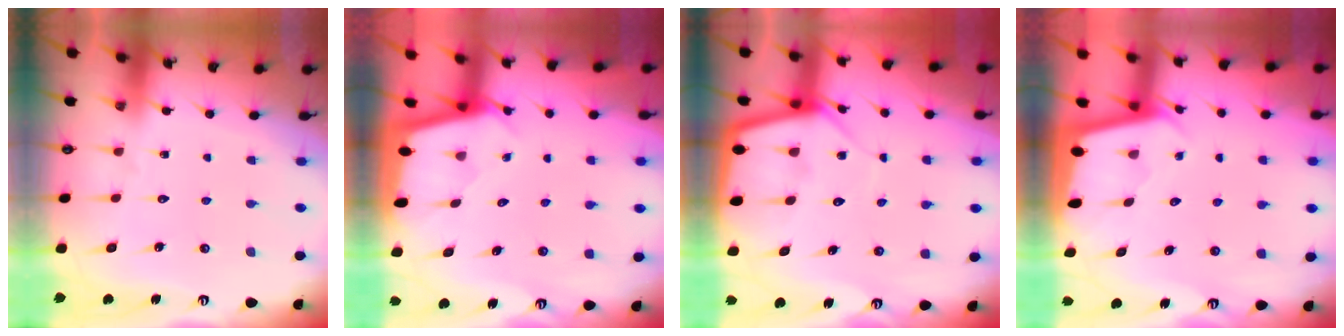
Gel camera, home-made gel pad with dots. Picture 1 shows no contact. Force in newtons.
{"total": 2.0, "press": 2.0, "slide": 0.1}
{"total": 6.6, "press": 6.6, "slide": 0.5}
{"total": 1.9, "press": 1.9, "slide": 0.1}